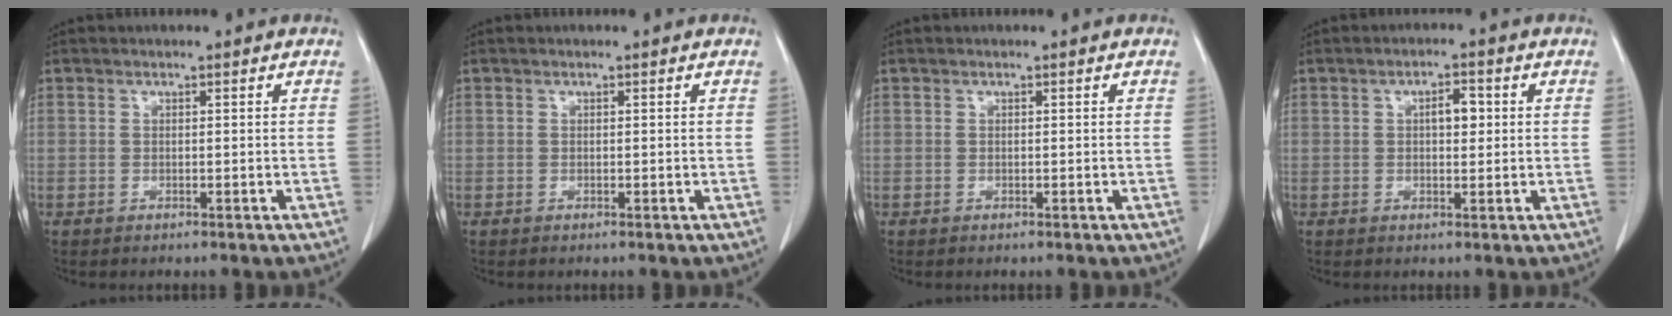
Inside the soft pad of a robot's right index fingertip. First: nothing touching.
{"total": 0.0}
{"total": 0.0}
{"total": 3.0, "force": [0.5, 1.2, 2.7], "torque": [-0.044, 0.005, 0.008]}